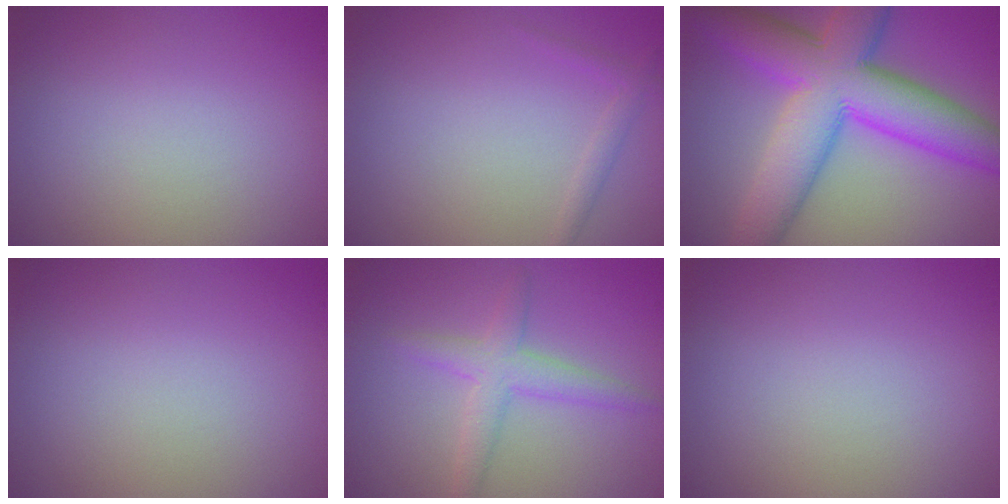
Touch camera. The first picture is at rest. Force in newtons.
{"total": 1.0, "press": 1.0, "slide": 0.0}
{"total": 11.9, "press": 11.9, "slide": 0.2}
{"total": 0.0}
{"total": 2.9, "press": 2.9, "slide": 0.1}
{"total": 0.0}